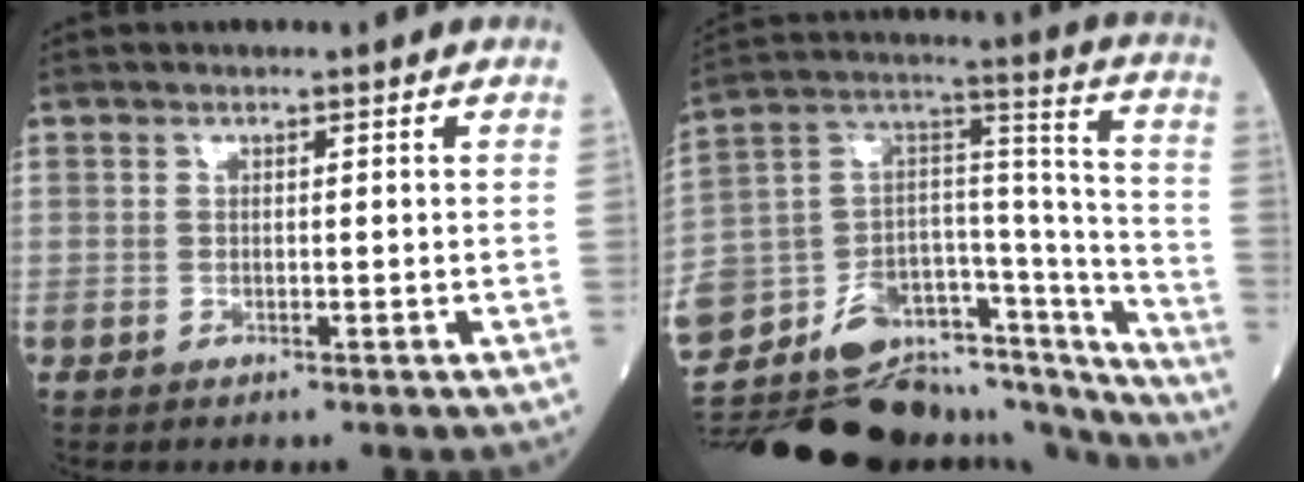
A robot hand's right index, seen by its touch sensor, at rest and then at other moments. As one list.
[{"total": 40.0, "force": [-34.7, 9.5, 17.5], "torque": [-0.283, -0.009, -0.500]}]